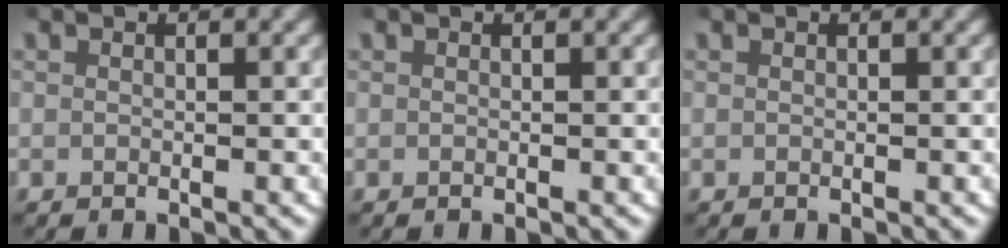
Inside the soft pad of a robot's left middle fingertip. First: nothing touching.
{"total": 0.0}
{"total": 0.0}